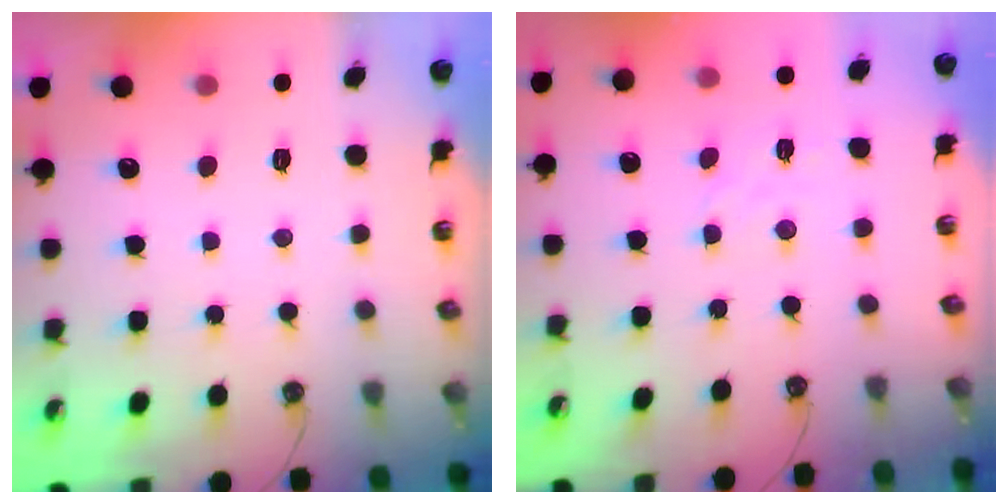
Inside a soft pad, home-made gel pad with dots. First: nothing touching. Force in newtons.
{"total": 1.5, "press": 1.4, "slide": 0.6}